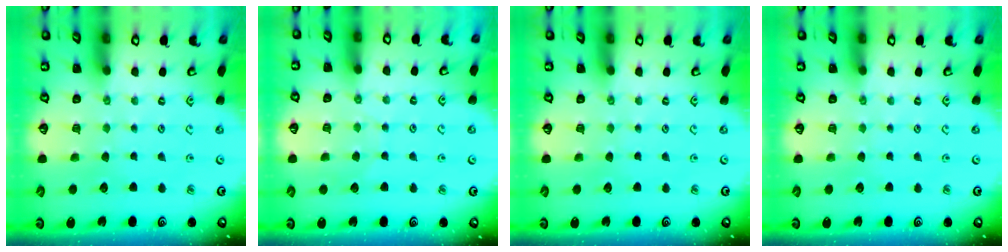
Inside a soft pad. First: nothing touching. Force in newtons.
{"total": 4.3, "press": 4.3, "slide": 0.5}
{"total": 0.0}
{"total": 0.0}